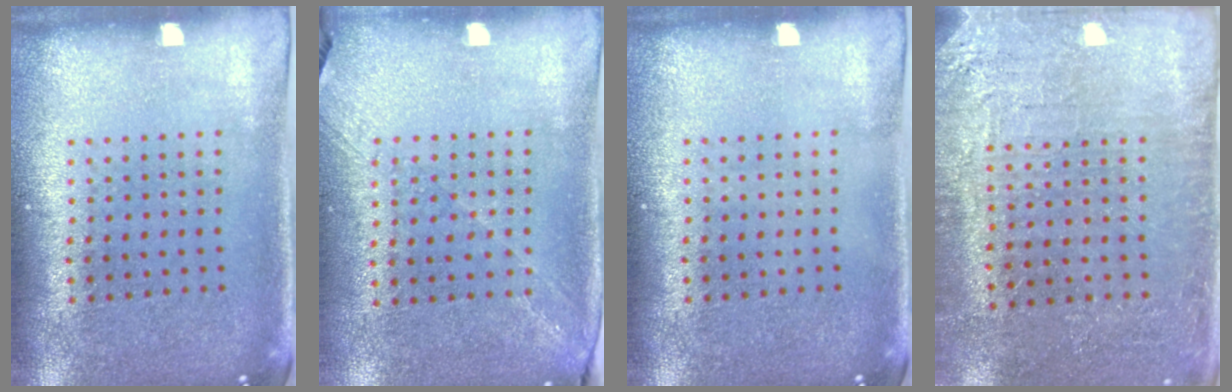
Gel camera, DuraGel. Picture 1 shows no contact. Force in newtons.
{"total": 1.3, "press": 1.1, "slide": 0.7}
{"total": 0.0}
{"total": 2.8, "press": 2.8, "slide": 0.4}